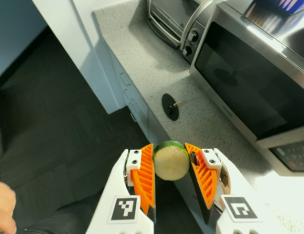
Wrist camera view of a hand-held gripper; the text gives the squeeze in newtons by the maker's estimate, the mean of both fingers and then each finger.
{"total": 11.0, "left": 11.0, "right": 11.0}